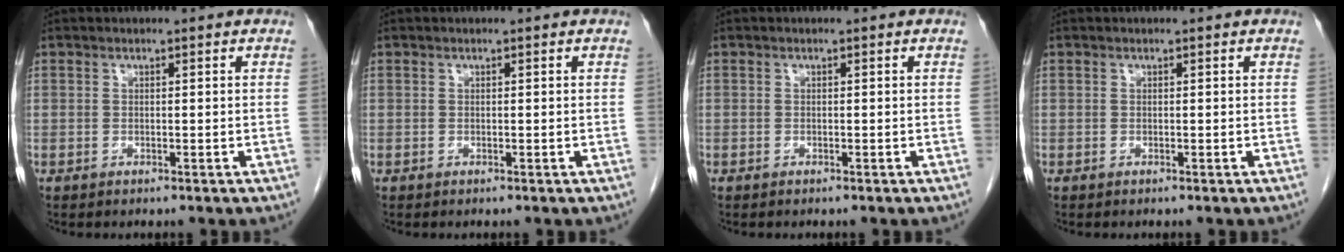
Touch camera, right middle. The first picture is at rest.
{"total": 0.0}
{"total": 0.0}
{"total": 0.0}